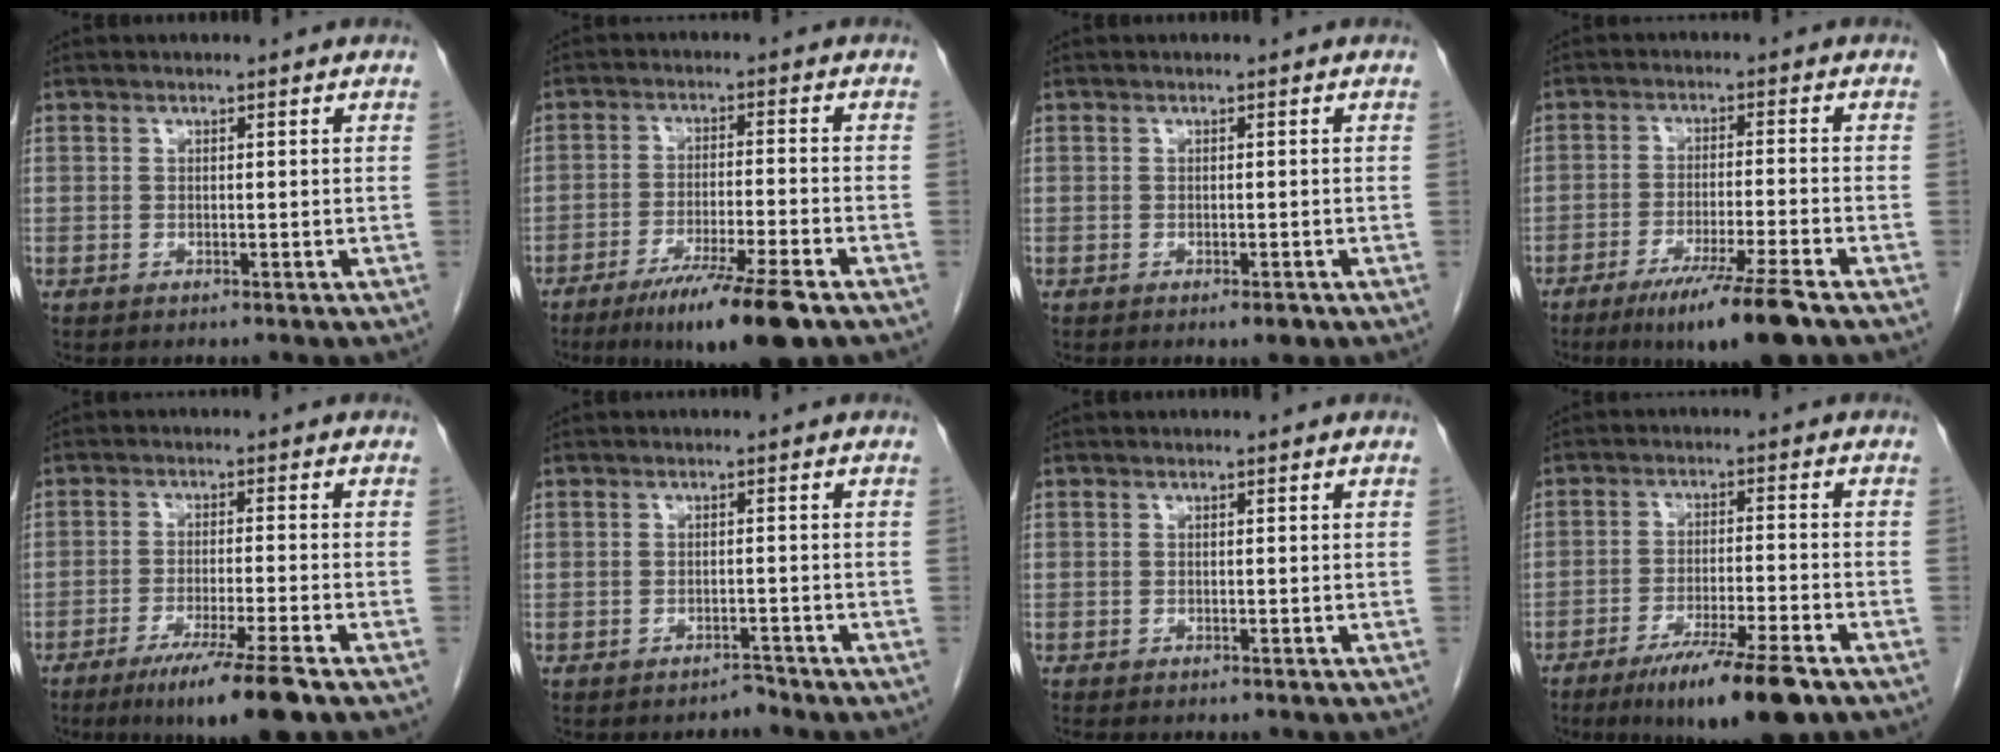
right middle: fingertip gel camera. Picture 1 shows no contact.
{"total": 11.2, "force": [-7.5, 0.1, 8.2], "torque": [-0.135, -0.030, -0.124]}
{"total": 1.4, "force": [-0.9, 0.3, 1.0], "torque": [-0.015, -0.002, -0.009]}
{"total": 10.0, "force": [-6.8, -0.5, 7.3], "torque": [-0.120, -0.028, -0.115]}
{"total": 9.5, "force": [-6.4, -0.9, 6.9], "torque": [-0.110, -0.027, -0.107]}
{"total": 1.4, "force": [-1.3, 0.2, -0.1], "torque": [0.006, -0.002, -0.018]}
{"total": 2.2, "force": [-1.9, 0.6, 1.0], "torque": [-0.011, -0.004, -0.022]}
{"total": 11.4, "force": [-7.6, 0.8, 8.4], "torque": [-0.135, -0.027, -0.124]}